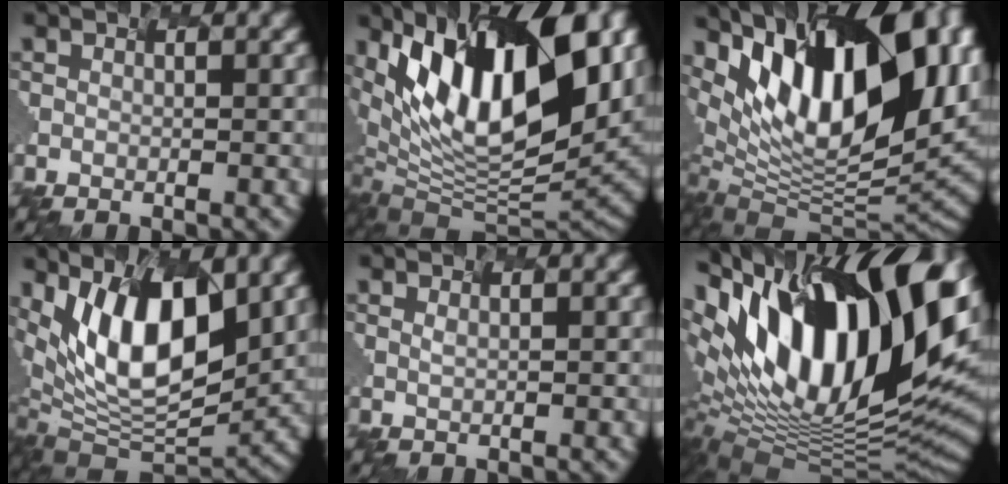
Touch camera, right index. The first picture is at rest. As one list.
[{"total": 14.6, "force": [5.6, 6.4, 11.9], "torque": [-0.221, 0.007, 0.099]}, {"total": 16.5, "force": [5.8, 8.0, 13.2], "torque": [-0.221, 0.025, 0.096]}, {"total": 11.4, "force": [3.4, 5.1, 9.6], "torque": [-0.171, -0.003, 0.066]}, {"total": 0.0}, {"total": 17.0, "force": [5.9, 7.5, 14.1], "torque": [-0.236, 0.023, 0.094]}]